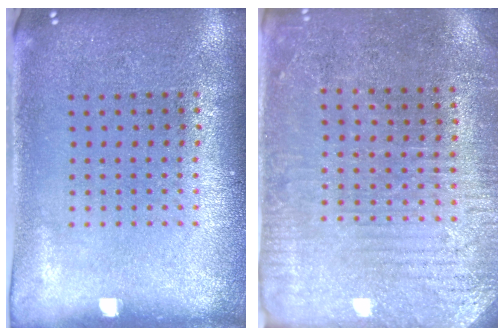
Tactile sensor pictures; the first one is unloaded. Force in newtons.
{"total": 3.0, "press": 2.9, "slide": 0.7}